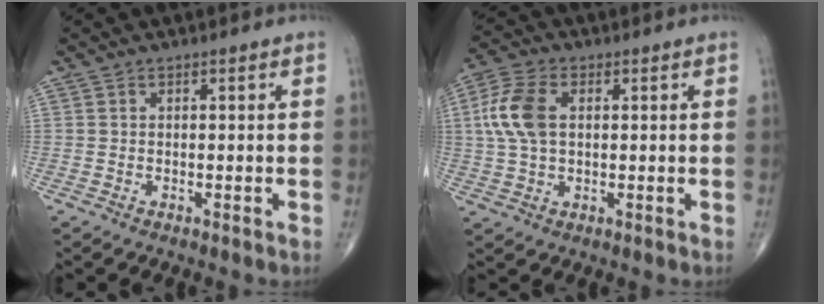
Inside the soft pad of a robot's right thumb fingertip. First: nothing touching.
{"total": 9.2, "force": [1.5, 5.5, 7.2], "torque": [-0.163, 0.012, 0.029]}